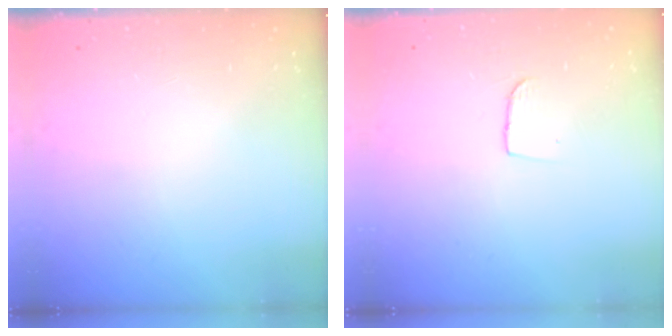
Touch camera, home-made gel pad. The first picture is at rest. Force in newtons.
{"total": 3.8, "press": 3.8, "slide": 0.4}